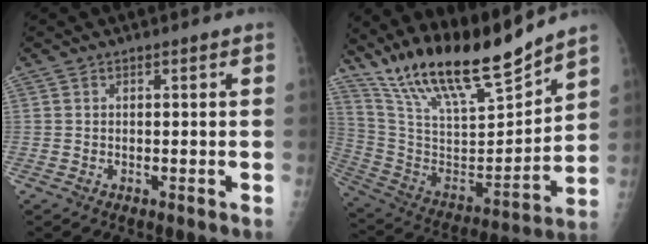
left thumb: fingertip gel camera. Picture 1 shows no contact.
{"total": 21.5, "force": [18.2, 3.6, 10.9], "torque": [-0.162, -0.098, 0.334]}